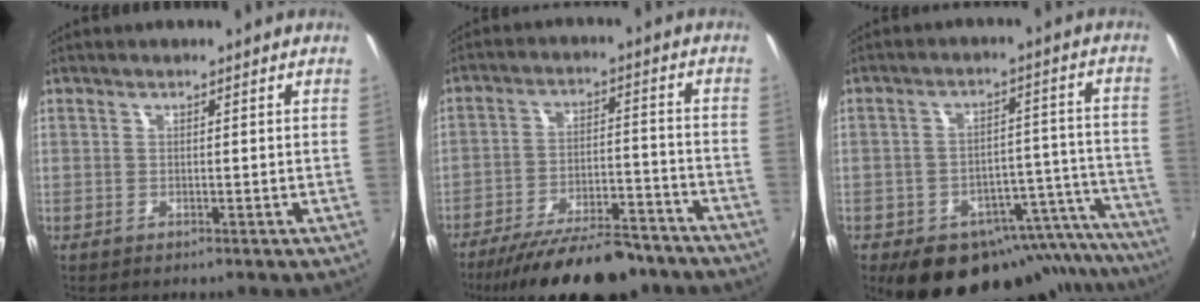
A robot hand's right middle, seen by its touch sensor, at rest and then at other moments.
{"total": 19.9, "force": [-16.4, 5.7, 9.7], "torque": [-0.177, -0.017, -0.234]}
{"total": 21.6, "force": [-17.4, 9.7, 8.5], "torque": [-0.106, 0.034, -0.213]}